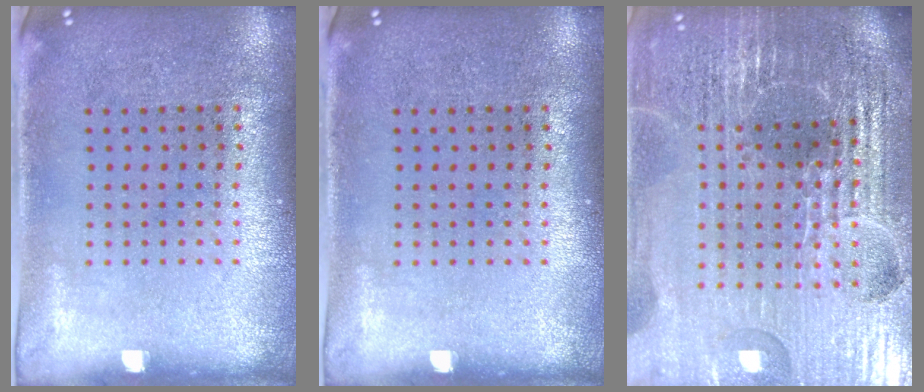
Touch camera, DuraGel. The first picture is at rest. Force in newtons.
{"total": 0.0}
{"total": 6.8, "press": 5.9, "slide": 3.3}